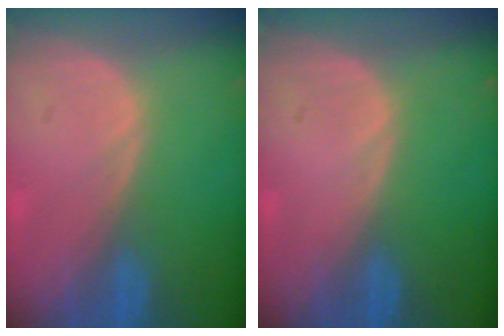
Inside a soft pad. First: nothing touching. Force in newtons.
{"total": 0.0}